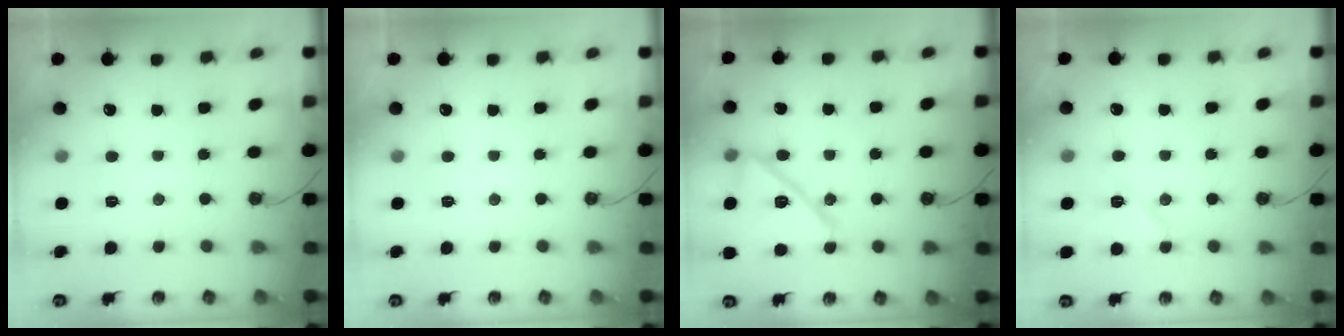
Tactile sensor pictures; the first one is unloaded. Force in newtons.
{"total": 0.0}
{"total": 15.3, "press": 15.3, "slide": 0.2}
{"total": 7.4, "press": 7.3, "slide": 1.2}